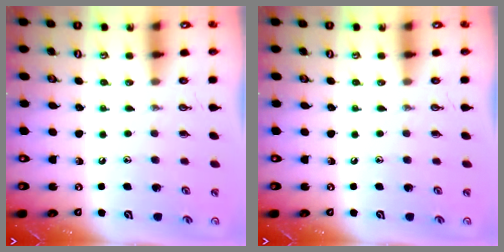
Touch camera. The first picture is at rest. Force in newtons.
{"total": 0.0}